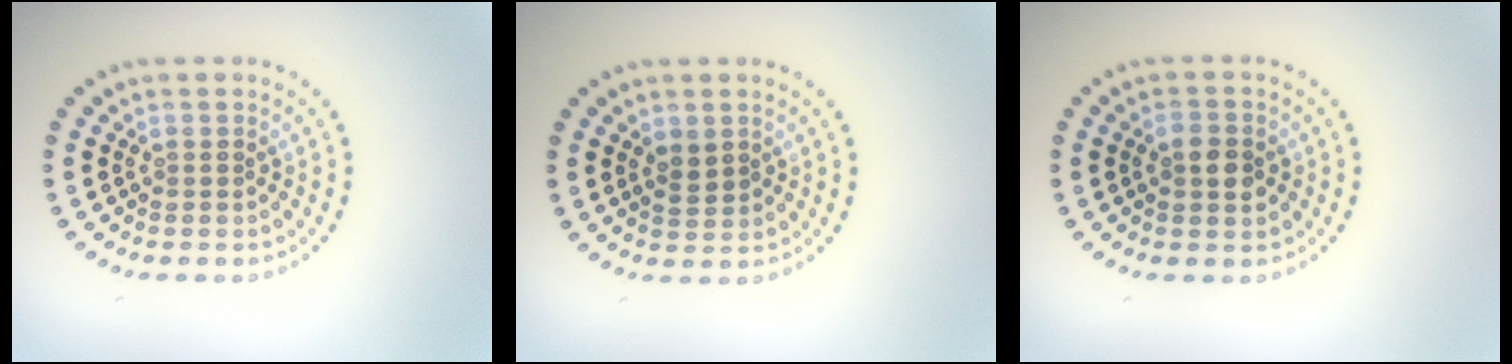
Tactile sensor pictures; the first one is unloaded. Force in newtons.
{"total": 1.7, "press": 1.6, "slide": 0.5}
{"total": 2.6, "press": 2.6, "slide": 0.1}